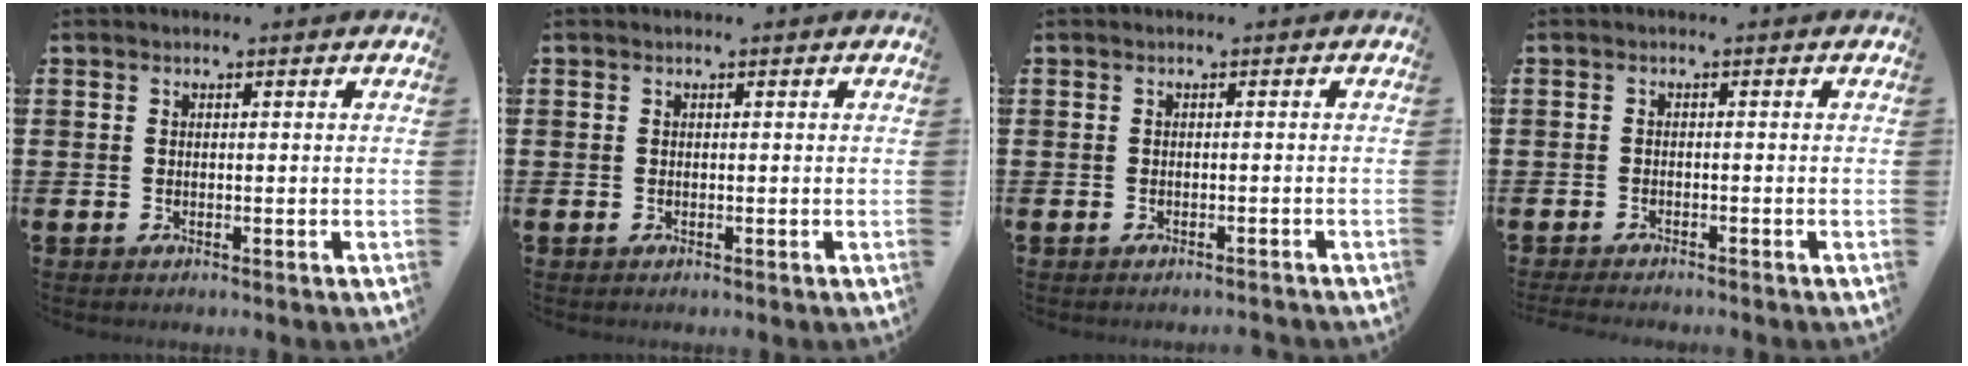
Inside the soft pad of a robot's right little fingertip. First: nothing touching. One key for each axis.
{"total": 0.0}
{"total": 0.5, "fx": -0.5, "fy": -0.1, "fz": 0.0, "tx": 0.000, "ty": 0.000, "tz": -0.011}
{"total": 1.0, "fx": -1.0, "fy": 0.1, "fz": 0.2, "tx": -0.006, "ty": 0.002, "tz": -0.020}